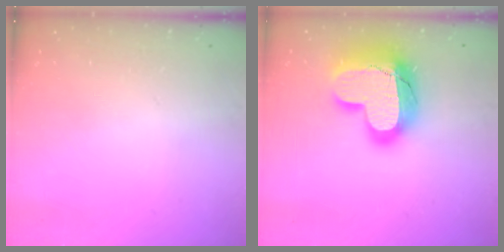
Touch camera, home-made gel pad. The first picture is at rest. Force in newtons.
{"total": 21.0, "press": 20.9, "slide": 1.5}